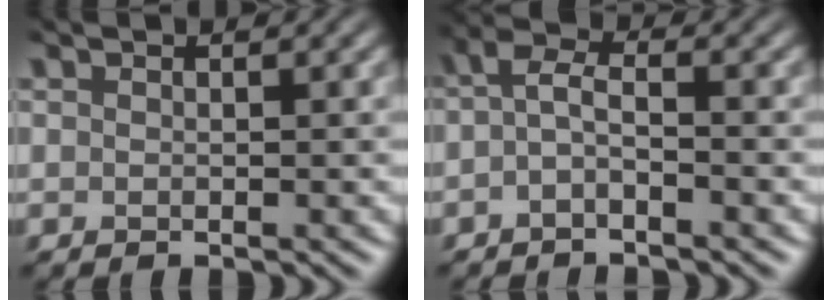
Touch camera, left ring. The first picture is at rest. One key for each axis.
{"total": 2.2, "fx": -0.8, "fy": 0.7, "fz": 1.9, "tx": -0.040, "ty": 0.005, "tz": -0.022}